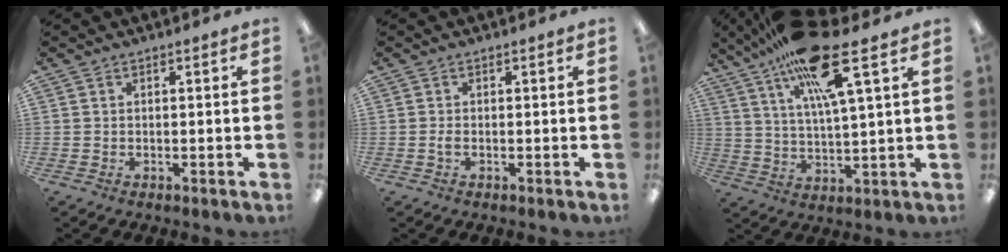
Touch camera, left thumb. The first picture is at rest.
{"total": 1.1, "force": [-0.2, 0.4, 1.0], "torque": [-0.027, -0.003, -0.006]}
{"total": 19.5, "force": [12.1, 4.2, 14.7], "torque": [-0.260, -0.046, 0.194]}